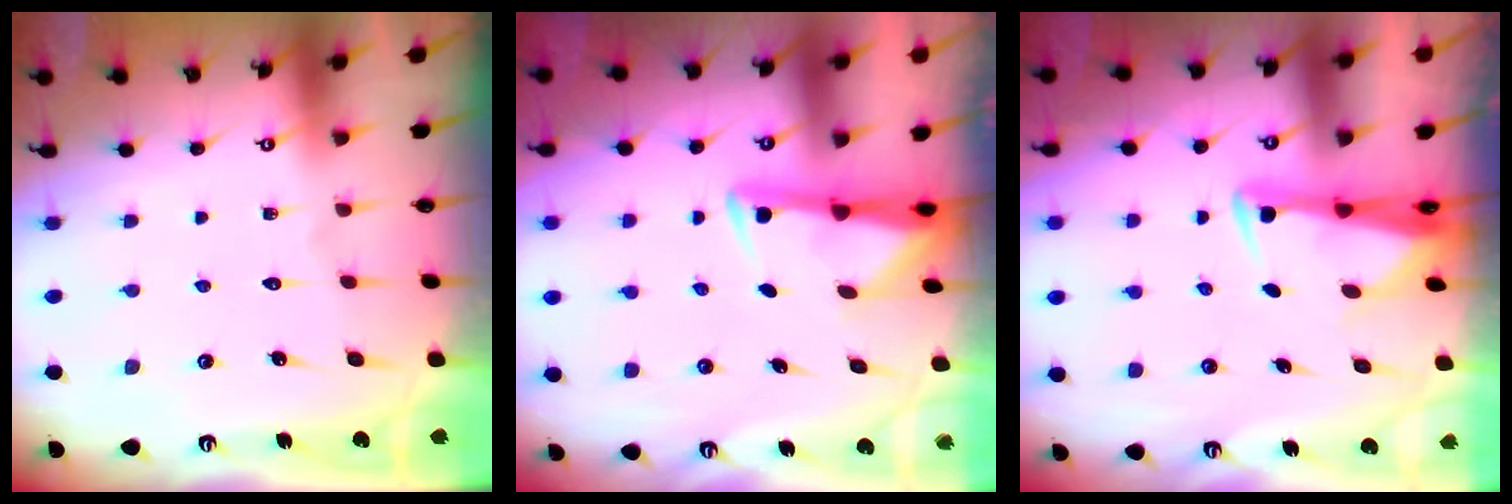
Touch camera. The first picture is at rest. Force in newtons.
{"total": 3.0, "press": 2.9, "slide": 0.5}
{"total": 2.9, "press": 2.9, "slide": 0.7}